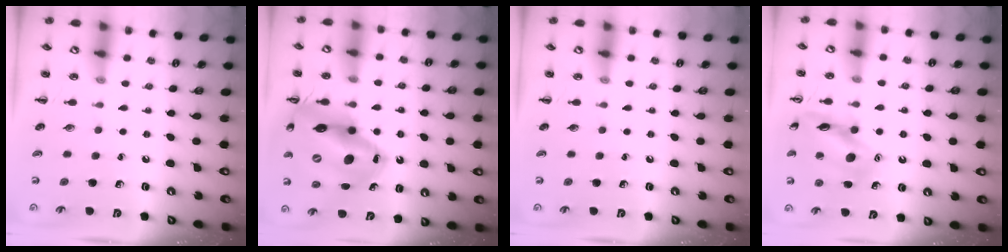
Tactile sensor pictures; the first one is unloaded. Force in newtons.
{"total": 22.0, "press": 21.4, "slide": 5.4}
{"total": 0.0}
{"total": 14.1, "press": 14.1, "slide": 1.2}